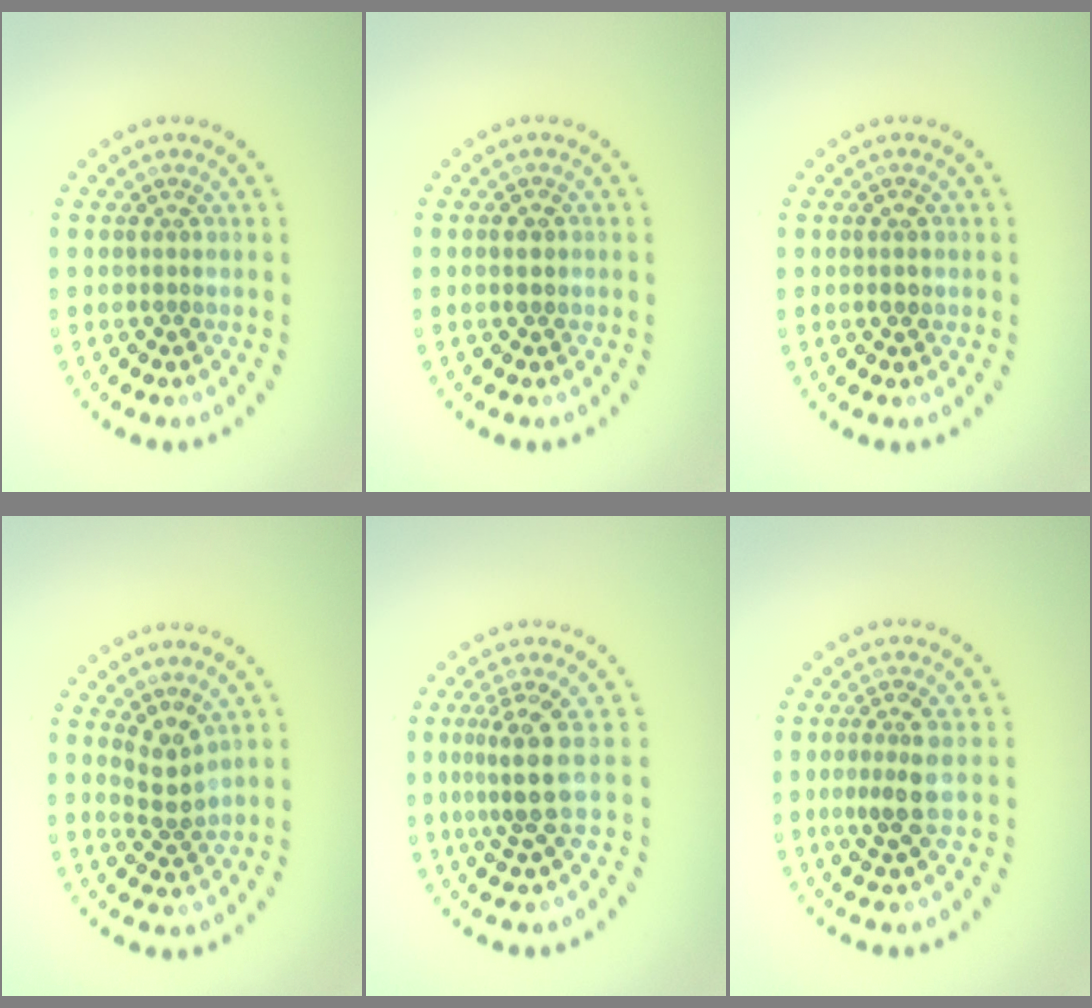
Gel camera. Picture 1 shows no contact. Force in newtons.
{"total": 1.8, "press": 1.8, "slide": 0.1}
{"total": 1.2, "press": 1.2, "slide": 0.1}
{"total": 2.4, "press": 1.7, "slide": 1.7}
{"total": 3.4, "press": 2.5, "slide": 2.3}
{"total": 2.7, "press": 2.5, "slide": 1.1}